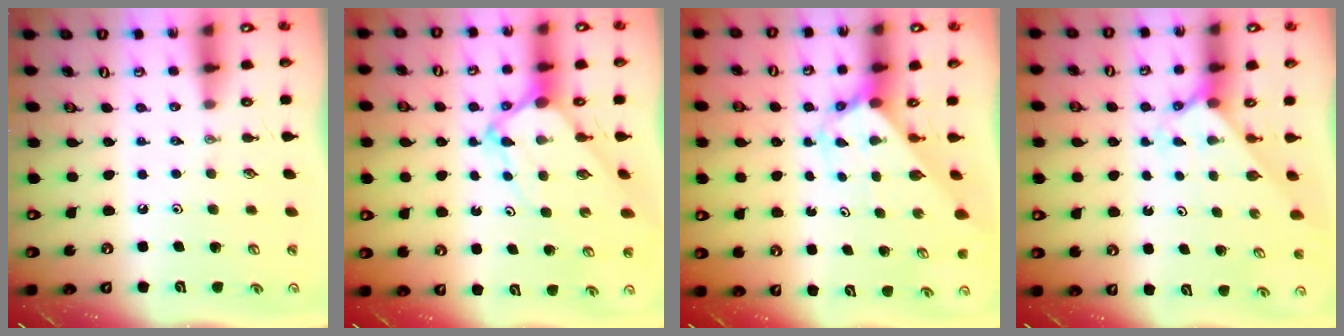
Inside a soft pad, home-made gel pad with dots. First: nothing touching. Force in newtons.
{"total": 5.6, "press": 5.6, "slide": 0.6}
{"total": 2.7, "press": 2.7, "slide": 0.2}
{"total": 2.3, "press": 2.3, "slide": 0.2}